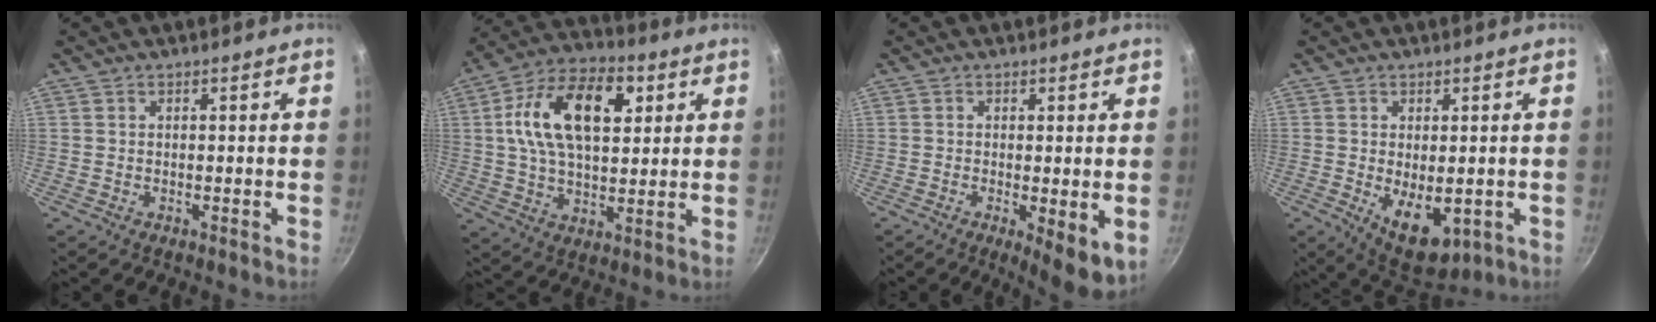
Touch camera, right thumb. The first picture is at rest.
{"total": 18.6, "force": [4.8, 10.5, 14.6], "torque": [-0.238, 0.009, 0.079]}
{"total": 7.1, "force": [-1.8, 1.9, 6.6], "torque": [-0.098, -0.022, -0.026]}
{"total": 9.5, "force": [-2.2, 5.1, 7.8], "torque": [-0.104, -0.012, -0.014]}